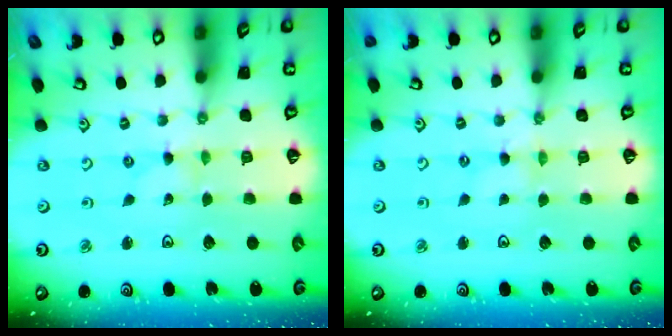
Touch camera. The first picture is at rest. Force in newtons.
{"total": 0.0}